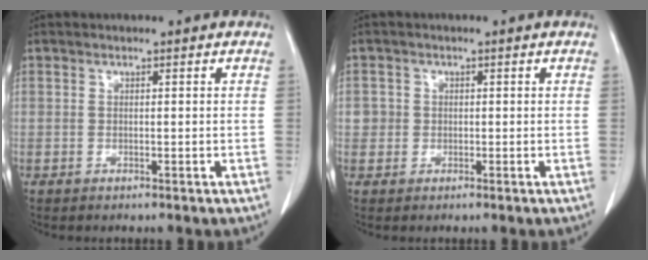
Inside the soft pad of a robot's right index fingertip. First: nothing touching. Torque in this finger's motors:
{"motor_torque": [-0.07, 0.06, 0.05, 0.00]}